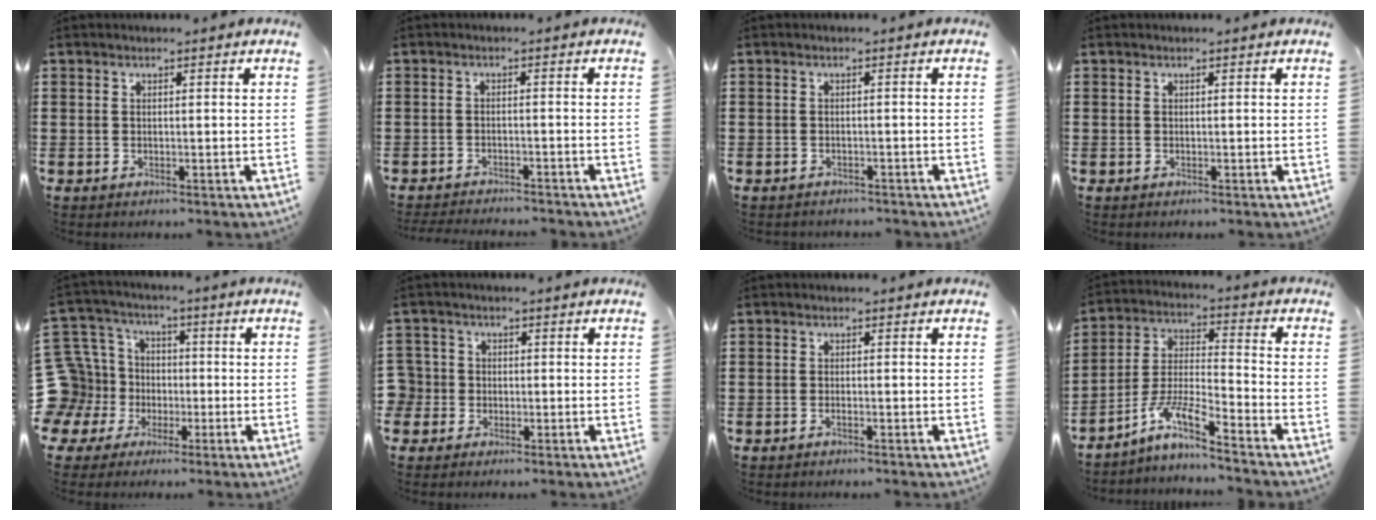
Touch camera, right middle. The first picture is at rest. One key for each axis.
{"total": 2.3, "fx": -2.3, "fy": 0.1, "fz": 0.0, "tx": -0.005, "ty": 0.001, "tz": -0.050}
{"total": 1.0, "fx": -1.0, "fy": 0.2, "fz": 0.0, "tx": -0.002, "ty": 0.003, "tz": -0.023}
{"total": 0.0}
{"total": 11.3, "fx": -1.7, "fy": 10.8, "fz": 2.8, "tx": -0.126, "ty": 0.001, "tz": -0.026}
{"total": 3.3, "fx": -0.8, "fy": 3.1, "fz": 0.4, "tx": -0.038, "ty": 0.001, "tz": -0.026}
{"total": 0.6, "fx": -0.4, "fy": 0.0, "fz": 0.4, "tx": -0.009, "ty": -0.002, "tz": -0.007}
{"total": 8.0, "fx": -6.5, "fy": 0.5, "fz": 4.6, "tx": -0.108, "ty": -0.014, "tz": -0.130}